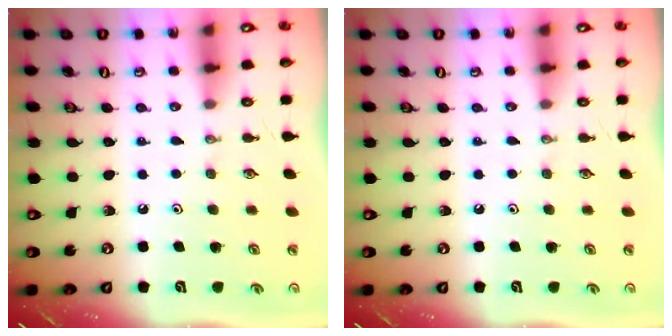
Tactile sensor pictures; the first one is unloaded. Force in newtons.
{"total": 0.0}